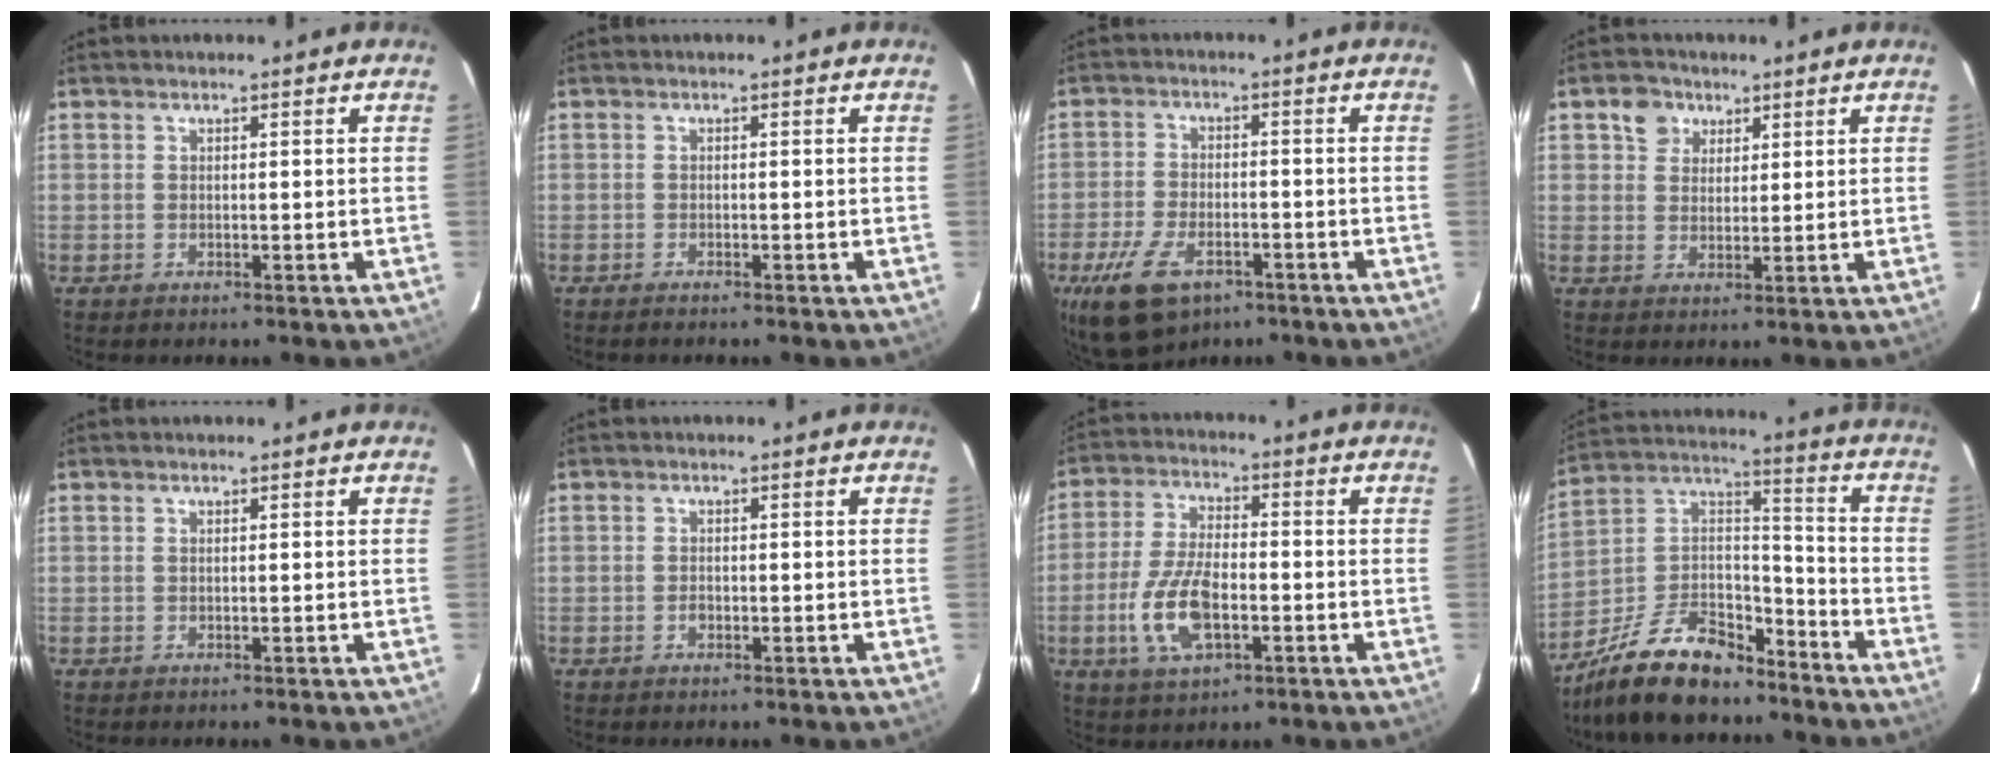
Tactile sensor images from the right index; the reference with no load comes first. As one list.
[{"total": 1.0, "force": [-0.9, 0.1, 0.3], "torque": [-0.011, -0.003, -0.017]}, {"total": 12.3, "force": [-7.3, 6.4, 7.6], "torque": [-0.176, -0.023, -0.128]}, {"total": 4.7, "force": [2.4, 3.8, 1.1], "torque": [-0.010, 0.016, 0.043]}, {"total": 0.0}, {"total": 1.2, "force": [-0.5, 0.9, 0.6], "torque": [-0.009, 0.003, -0.007]}, {"total": 11.5, "force": [-3.4, 5.2, 9.6], "torque": [-0.204, -0.002, -0.061]}, {"total": 19.0, "force": [-14.0, 8.6, 9.6], "torque": [-0.207, 0.031, -0.234]}]